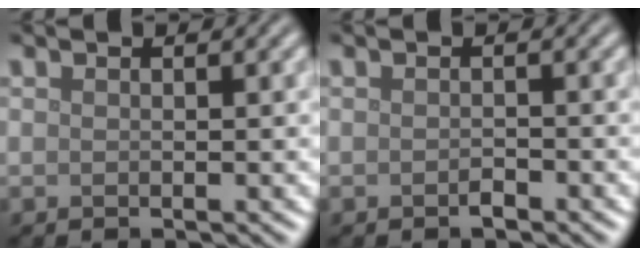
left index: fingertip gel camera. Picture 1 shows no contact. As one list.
[{"total": 0.8, "force": [-0.5, 0.3, 0.5], "torque": [-0.008, 0.000, -0.009]}]